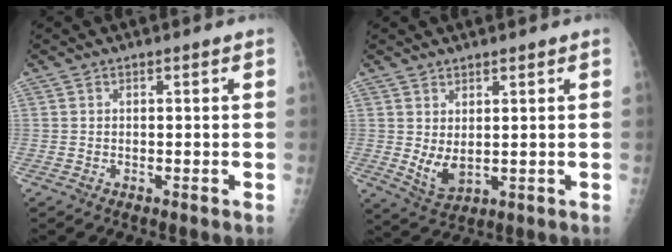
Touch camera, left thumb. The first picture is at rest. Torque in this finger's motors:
{"motor_torque": [-0.09, -0.21, 0.55, -0.09, 0.06]}